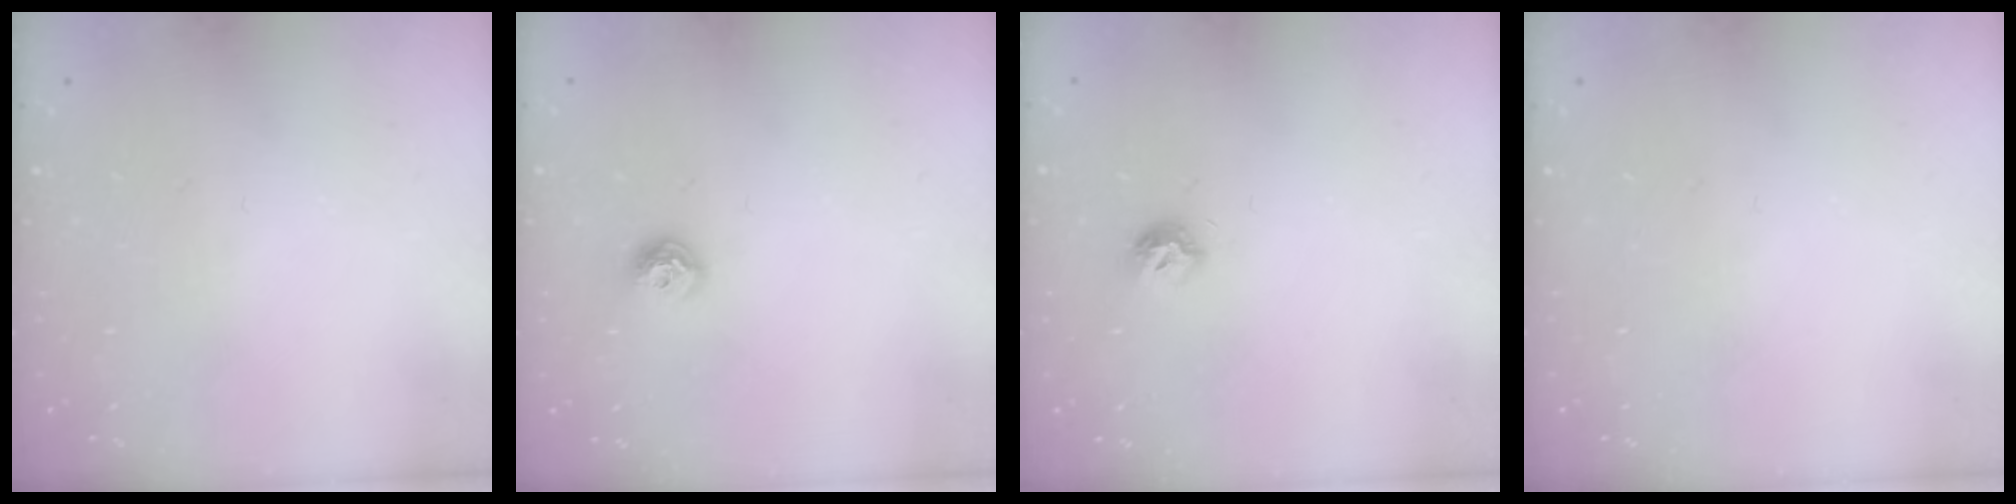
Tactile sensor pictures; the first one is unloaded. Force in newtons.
{"total": 8.0, "press": 8.0, "slide": 1.0}
{"total": 6.3, "press": 6.3, "slide": 0.1}
{"total": 0.0}